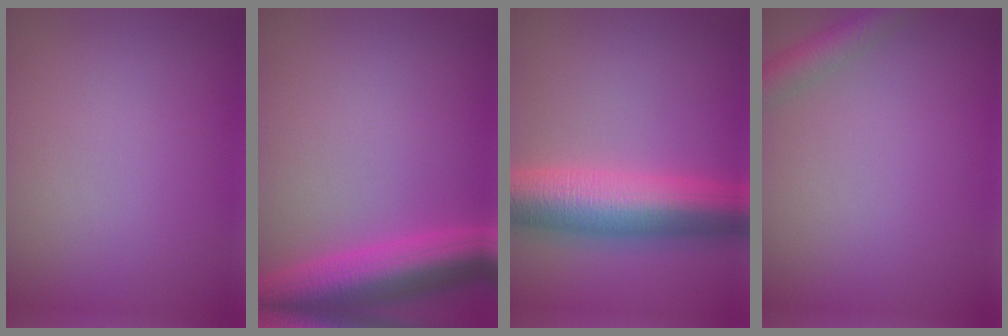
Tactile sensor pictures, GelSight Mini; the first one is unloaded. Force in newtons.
{"total": 7.9, "press": 7.9, "slide": 0.4}
{"total": 9.6, "press": 9.6, "slide": 0.1}
{"total": 2.9, "press": 2.9, "slide": 0.2}